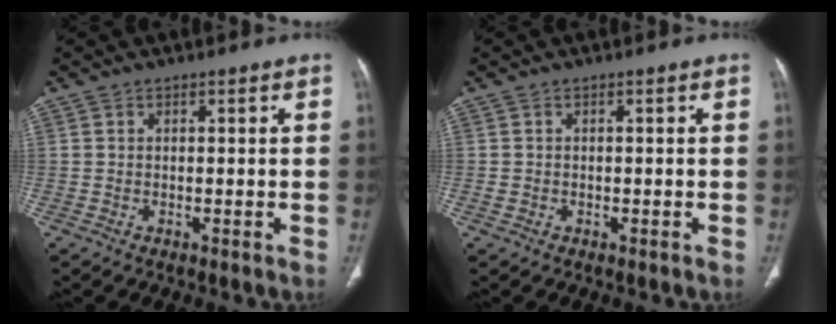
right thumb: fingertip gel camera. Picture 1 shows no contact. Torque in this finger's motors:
{"motor_torque": [0.19, 0.02, -0.14, -0.39, 0.02]}